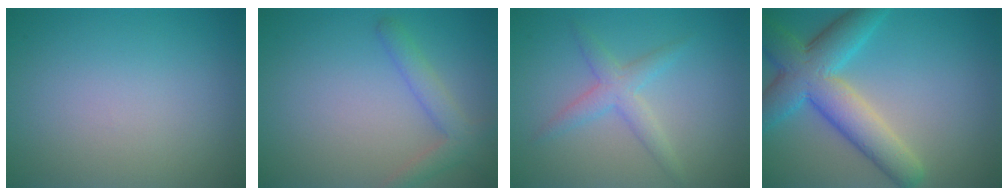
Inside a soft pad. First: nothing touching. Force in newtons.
{"total": 2.6, "press": 2.6, "slide": 0.2}
{"total": 2.5, "press": 2.5, "slide": 0.1}
{"total": 7.6, "press": 7.6, "slide": 0.3}